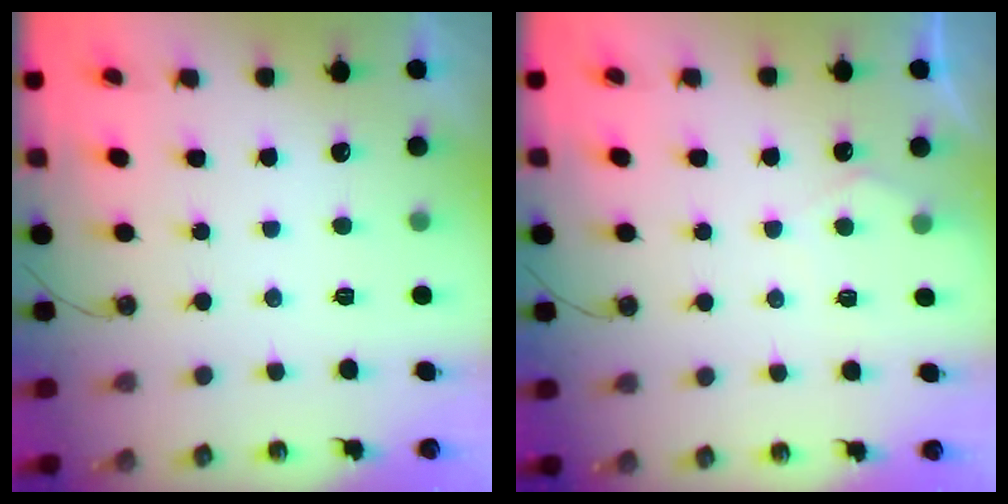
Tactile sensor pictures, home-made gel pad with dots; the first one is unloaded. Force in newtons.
{"total": 4.0, "press": 4.0, "slide": 0.5}